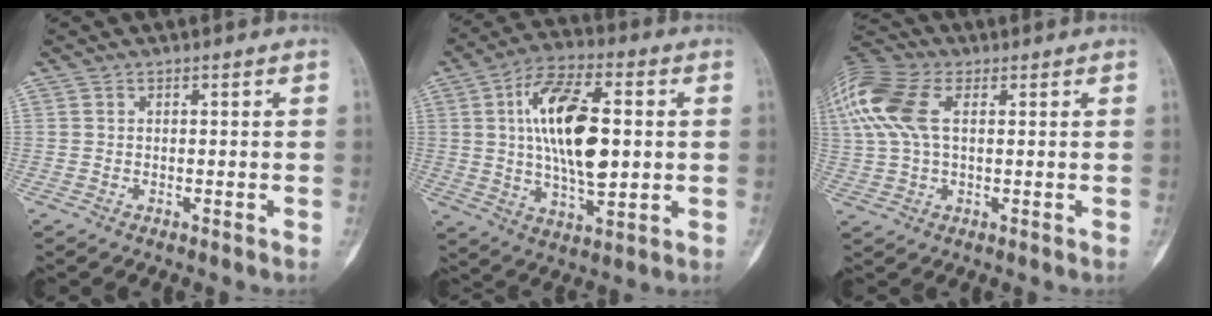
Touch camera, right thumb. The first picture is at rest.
{"total": 18.0, "force": [2.2, 8.3, 15.8], "torque": [-0.263, 0.003, 0.036]}
{"total": 16.5, "force": [4.8, 9.6, 12.6], "torque": [-0.315, 0.026, 0.087]}